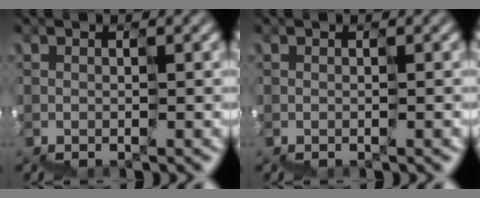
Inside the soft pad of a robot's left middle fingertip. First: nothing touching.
{"total": 0.7, "force": [-0.3, 0.2, 0.5], "torque": [0.006, -0.001, -0.002]}